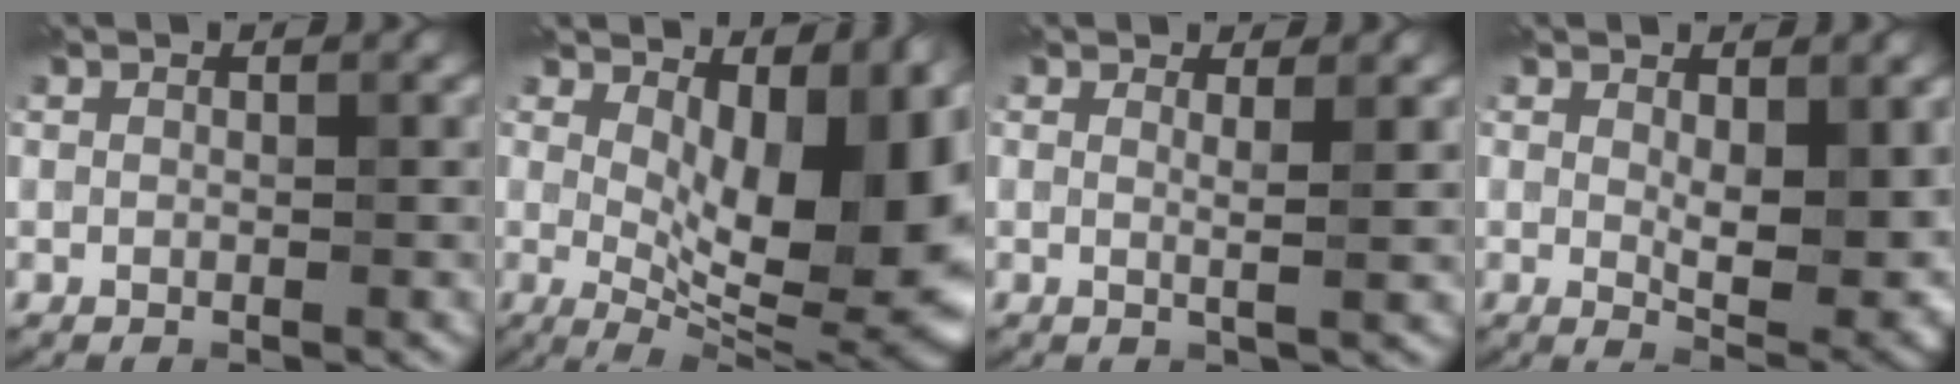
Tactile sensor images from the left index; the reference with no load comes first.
{"total": 13.6, "force": [2.7, 5.9, 12.0], "torque": [-0.121, -0.014, 0.050]}
{"total": 1.8, "force": [0.6, 0.4, 1.6], "torque": [-0.023, -0.003, 0.002]}
{"total": 6.0, "force": [0.8, 2.2, 5.5], "torque": [-0.088, -0.016, 0.020]}